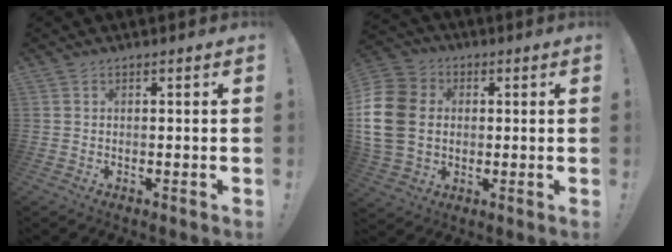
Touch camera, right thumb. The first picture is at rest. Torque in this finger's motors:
{"motor_torque": [0.87, 1.95, 1.56, -0.14, 0.57]}